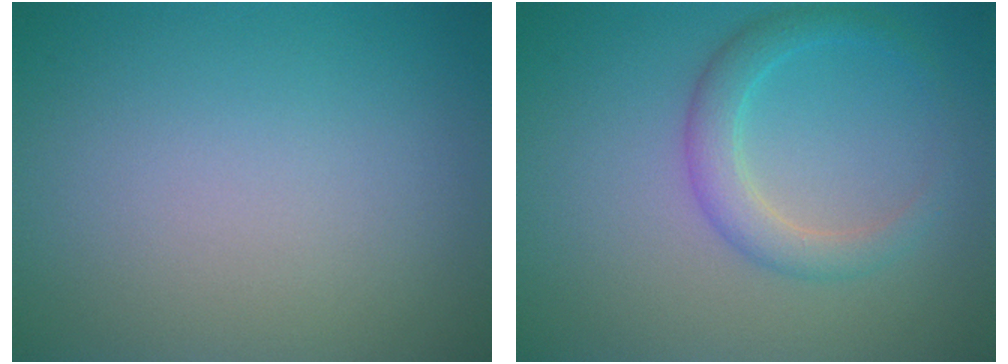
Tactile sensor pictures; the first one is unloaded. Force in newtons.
{"total": 2.8, "press": 2.7, "slide": 0.2}